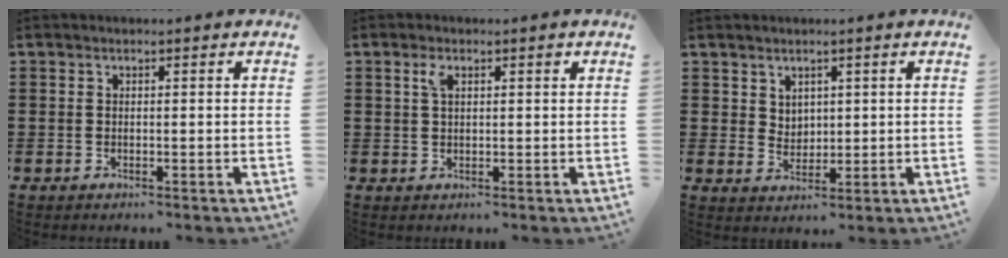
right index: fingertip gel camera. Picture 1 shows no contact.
{"total": 2.3, "force": [1.0, 0.9, 1.9], "torque": [-0.042, 0.005, 0.017]}
{"total": 2.9, "force": [2.1, 2.0, 0.4], "torque": [-0.016, 0.004, 0.039]}